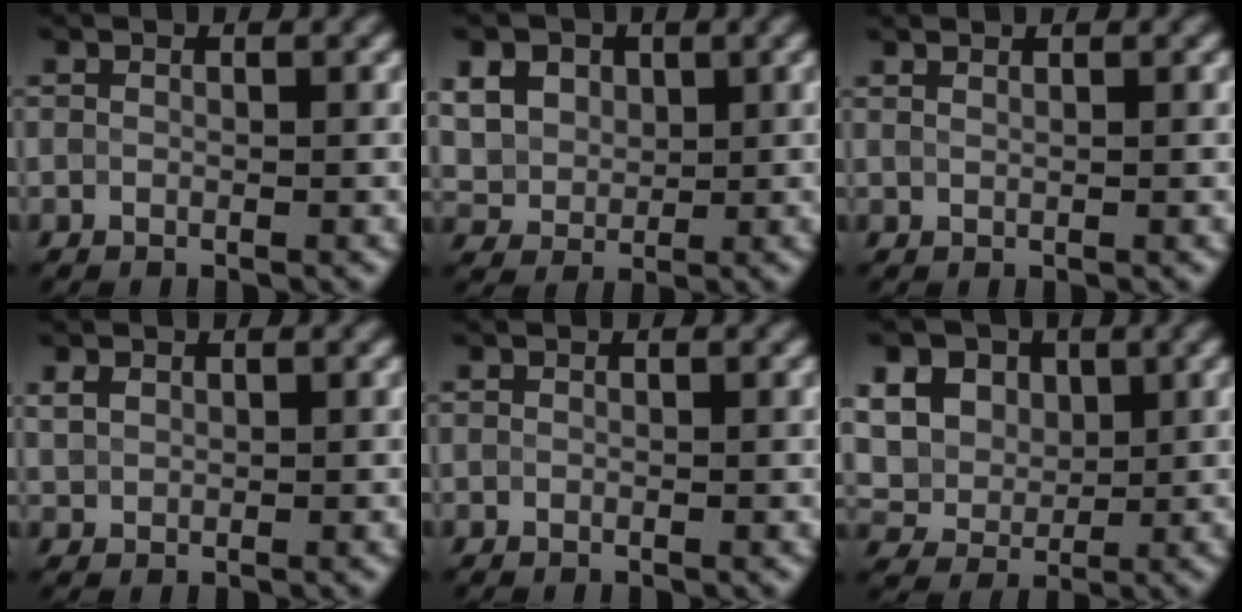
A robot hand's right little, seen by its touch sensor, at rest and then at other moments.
{"total": 8.9, "force": [3.8, 6.8, 4.4], "torque": [-0.097, 0.026, 0.055]}
{"total": 0.7, "force": [0.7, 0.1, 0.2], "torque": [-0.002, -0.001, 0.011]}
{"total": 1.4, "force": [0.7, 1.0, 0.6], "torque": [-0.014, 0.003, 0.018]}
{"total": 0.0}
{"total": 12.6, "force": [4.7, 9.9, 6.1], "torque": [-0.139, 0.026, 0.073]}